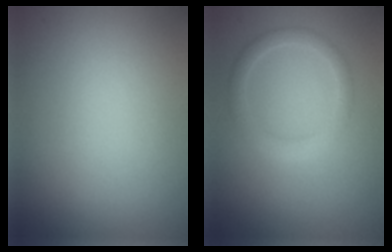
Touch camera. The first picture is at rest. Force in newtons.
{"total": 2.1, "press": 2.1, "slide": 0.1}